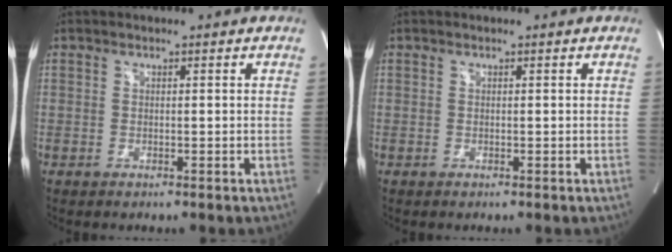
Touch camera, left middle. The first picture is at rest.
{"total": 0.0}